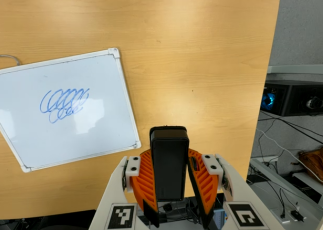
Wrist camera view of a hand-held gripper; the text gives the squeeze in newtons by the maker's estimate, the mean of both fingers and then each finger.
{"total": 8.6, "left": 6.9, "right": 10.2}